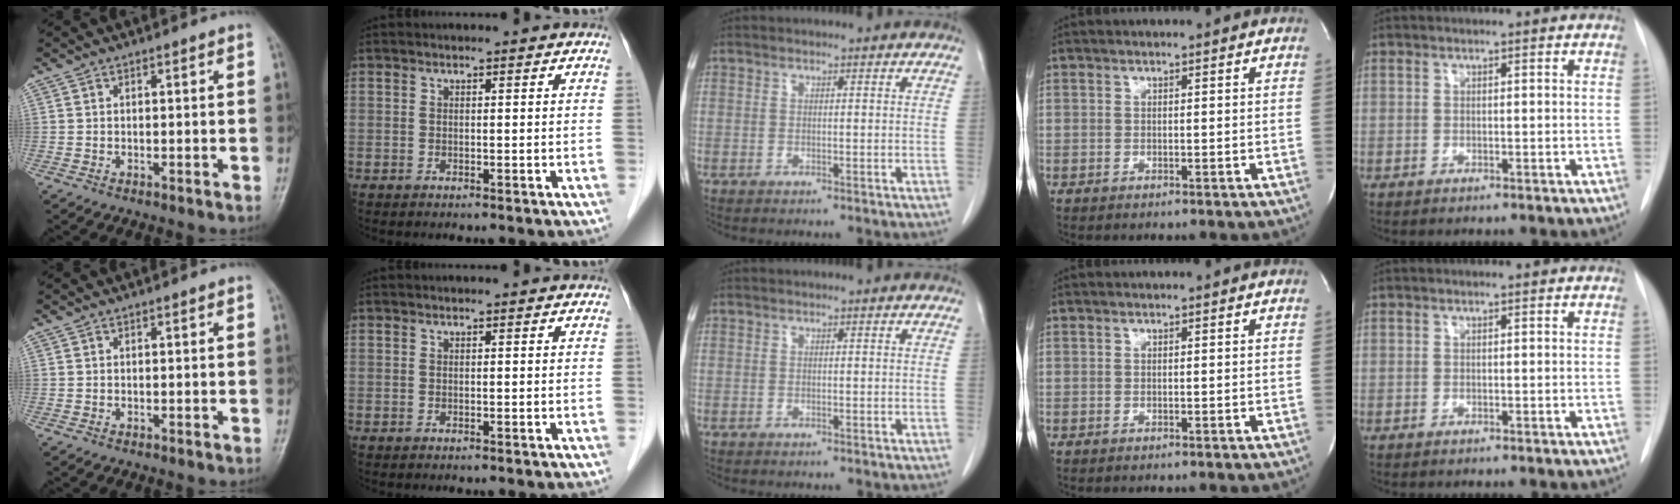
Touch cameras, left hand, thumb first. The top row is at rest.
{}